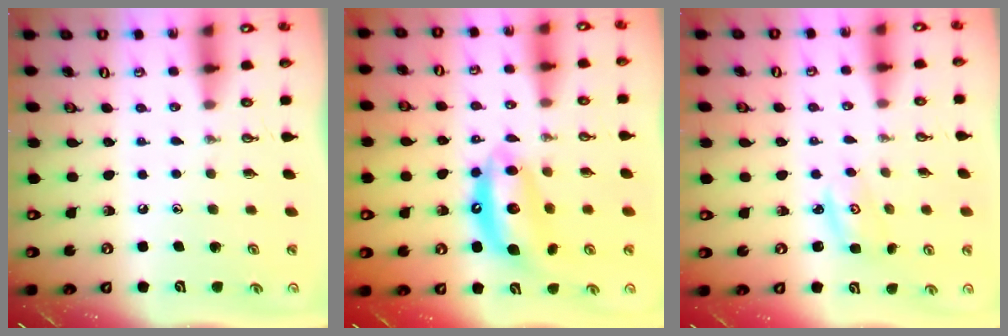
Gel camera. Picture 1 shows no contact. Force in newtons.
{"total": 10.9, "press": 10.8, "slide": 1.0}
{"total": 2.7, "press": 2.7, "slide": 0.2}